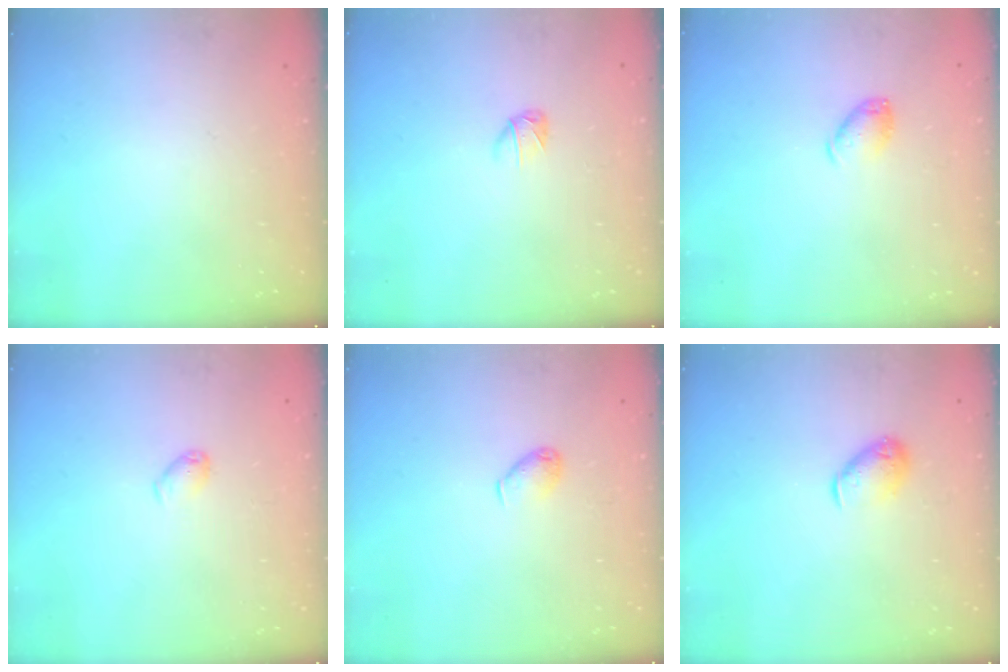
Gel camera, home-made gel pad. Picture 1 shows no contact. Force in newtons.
{"total": 3.0, "press": 2.9, "slide": 0.7}
{"total": 6.6, "press": 6.4, "slide": 1.4}
{"total": 3.2, "press": 3.2, "slide": 0.5}
{"total": 4.4, "press": 4.2, "slide": 1.2}
{"total": 7.7, "press": 7.6, "slide": 0.9}